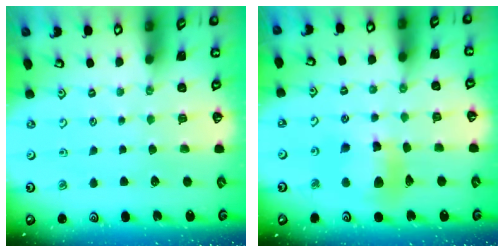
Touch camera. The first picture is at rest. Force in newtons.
{"total": 11.5, "press": 11.4, "slide": 1.5}